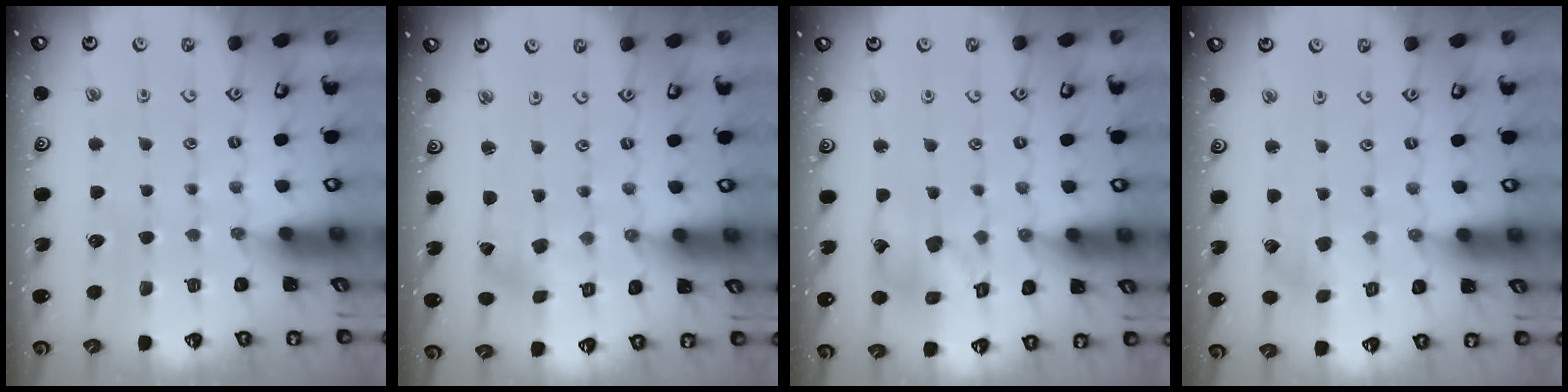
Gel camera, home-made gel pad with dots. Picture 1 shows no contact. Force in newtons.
{"total": 1.1, "press": 1.1, "slide": 0.2}
{"total": 11.6, "press": 11.5, "slide": 1.4}
{"total": 2.0, "press": 2.0, "slide": 0.1}